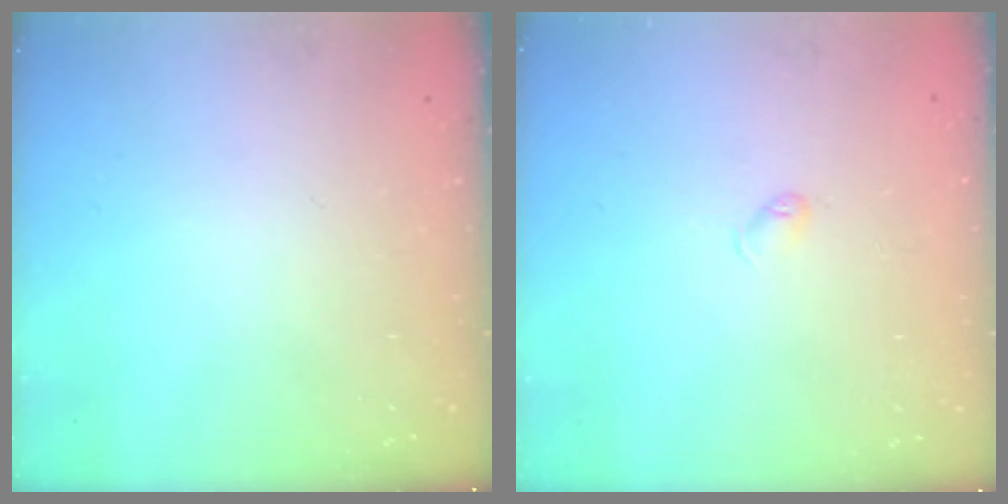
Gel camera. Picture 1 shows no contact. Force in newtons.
{"total": 2.7, "press": 2.6, "slide": 0.4}